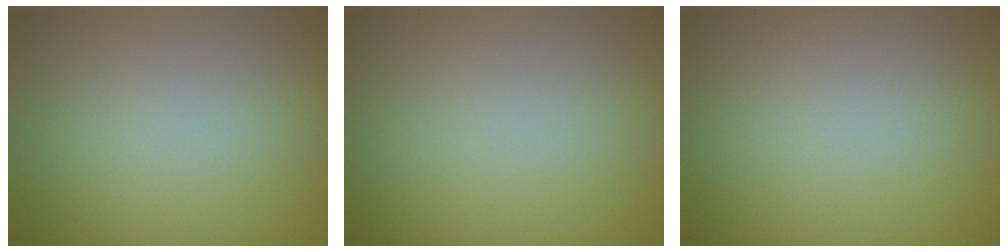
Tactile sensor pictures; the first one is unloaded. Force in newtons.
{"total": 0.0}
{"total": 0.0}